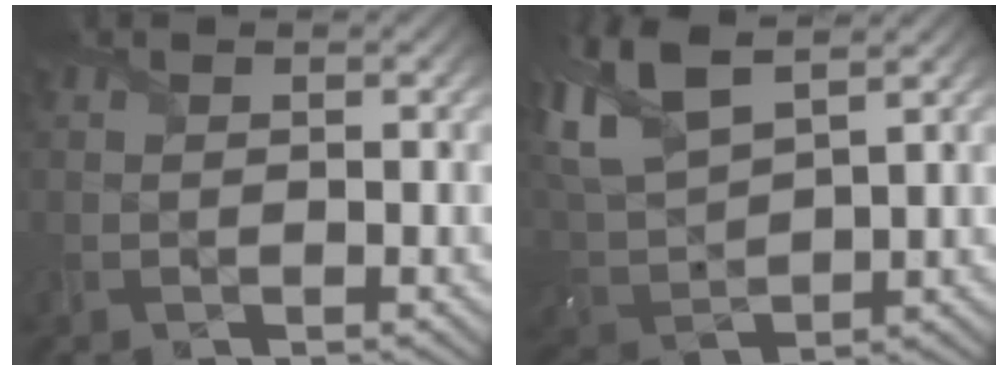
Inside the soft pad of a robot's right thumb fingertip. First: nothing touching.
{"total": 11.7, "force": [6.9, 5.1, 7.9], "torque": [-0.217, 0.021, 0.134]}